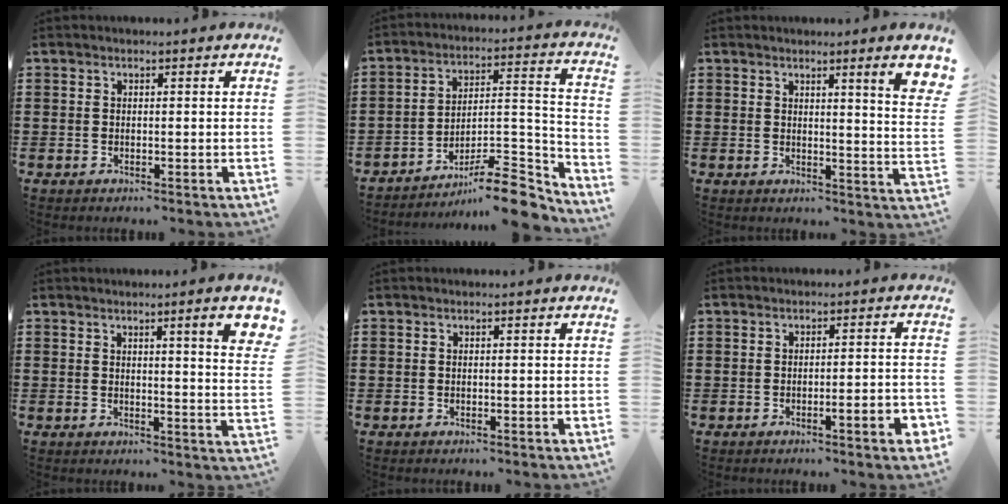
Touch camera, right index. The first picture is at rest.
{"total": 11.3, "force": [-9.2, 2.6, 5.9], "torque": [-0.078, 0.035, -0.173]}
{"total": 4.5, "force": [2.4, -0.3, 3.7], "torque": [-0.064, -0.014, 0.036]}
{"total": 5.7, "force": [2.6, 0.2, 5.1], "torque": [-0.076, -0.008, 0.038]}
{"total": 0.0}
{"total": 3.5, "force": [-1.7, 0.1, 3.1], "torque": [-0.048, -0.006, -0.026]}